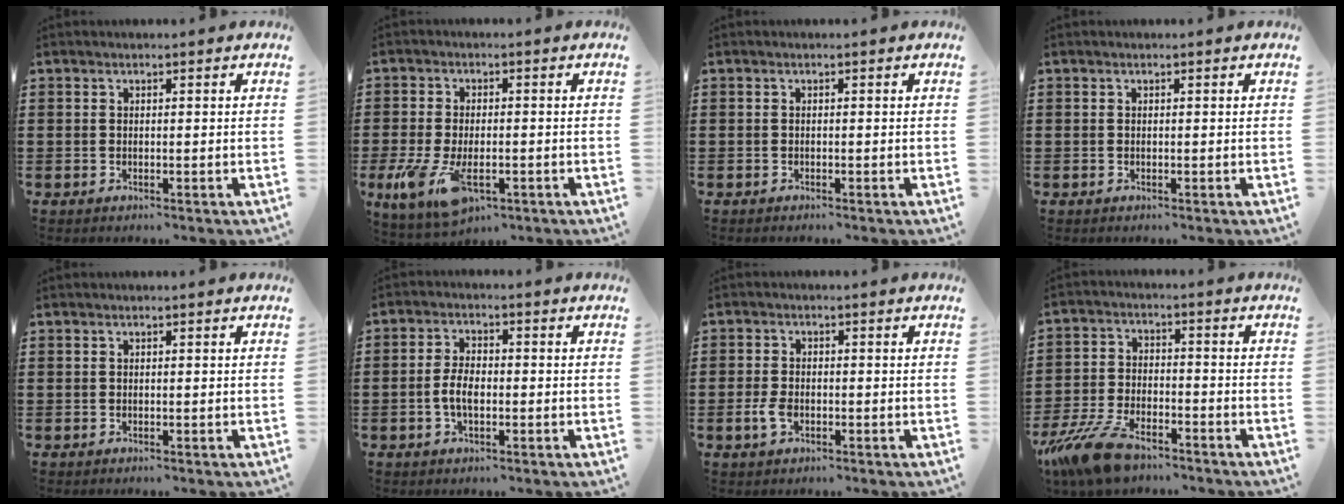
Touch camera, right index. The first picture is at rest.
{"total": 8.5, "force": [-3.2, 3.9, 6.8], "torque": [-0.165, -0.019, -0.060]}
{"total": 0.0}
{"total": 0.0}
{"total": 0.0}
{"total": 4.3, "force": [-0.9, 2.2, 3.6], "torque": [-0.086, -0.001, -0.023]}
{"total": 3.0, "force": [-1.1, 1.8, 2.2], "torque": [-0.062, -0.008, -0.024]}
{"total": 9.6, "force": [-7.3, 3.3, 5.3], "torque": [-0.135, 0.009, -0.145]}